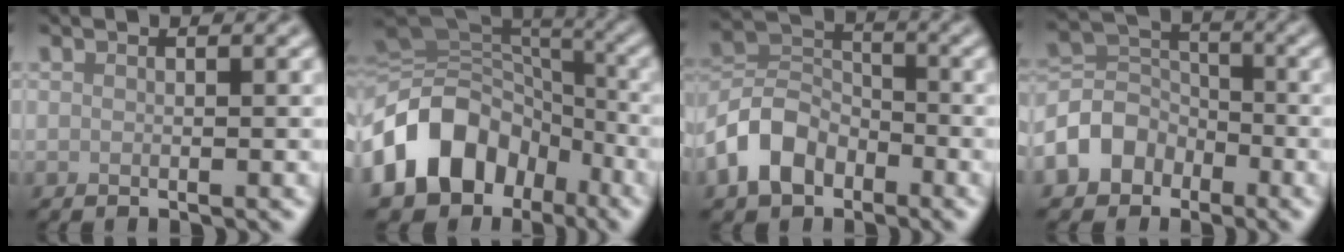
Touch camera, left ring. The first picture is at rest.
{"total": 12.8, "force": [-5.3, 9.8, 6.3], "torque": [-0.136, 0.001, -0.101]}
{"total": 5.9, "force": [-3.2, 4.1, 2.8], "torque": [-0.056, 0.004, -0.076]}
{"total": 5.1, "force": [-2.7, 3.9, 1.8], "torque": [-0.033, 0.006, -0.066]}